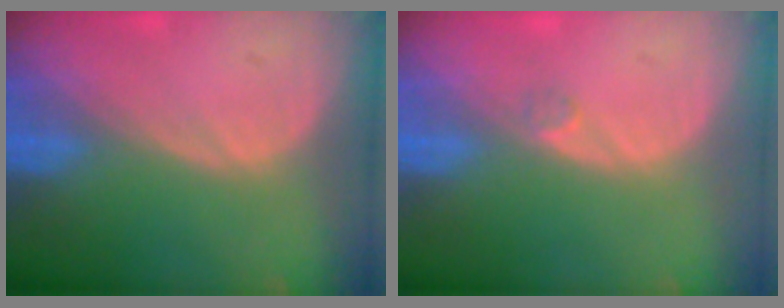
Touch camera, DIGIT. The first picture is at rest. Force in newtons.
{"total": 0.9, "press": 0.8, "slide": 0.5}